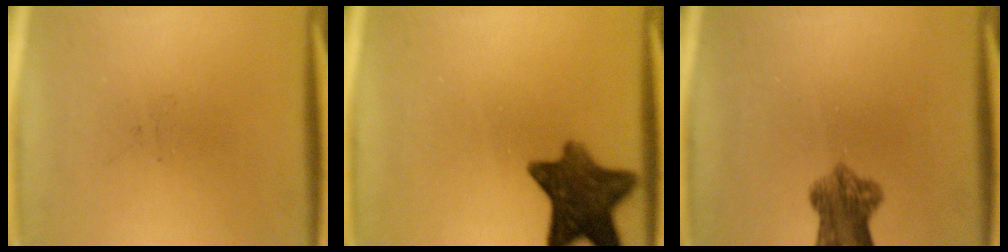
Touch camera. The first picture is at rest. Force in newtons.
{"total": 10.7}
{"total": 6.5}